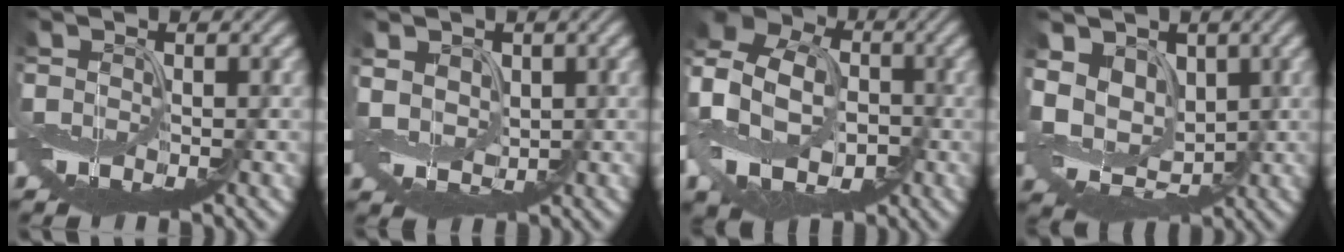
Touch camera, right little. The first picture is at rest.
{"total": 3.0, "force": [1.1, 2.5, 1.4], "torque": [-0.040, 0.000, 0.022]}
{"total": 13.1, "force": [-1.8, 10.5, 7.6], "torque": [-0.186, -0.004, -0.054]}
{"total": 8.0, "force": [1.9, 6.3, 4.5], "torque": [-0.097, 0.002, 0.023]}